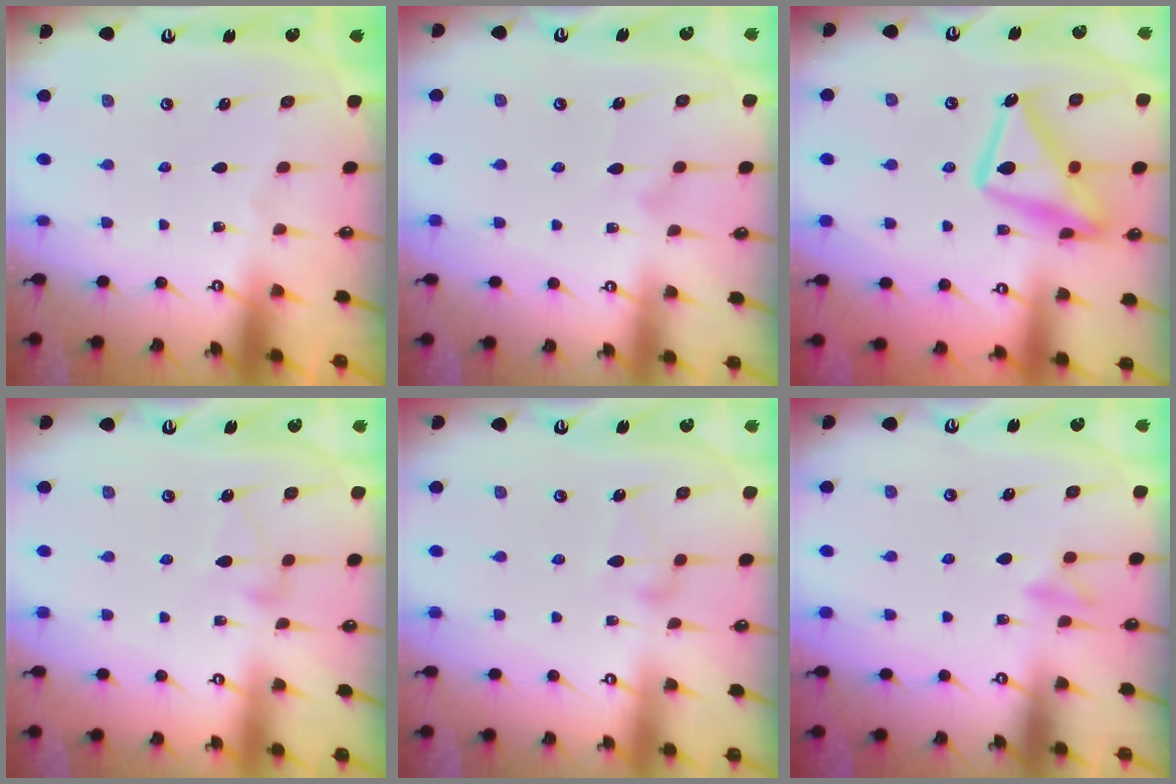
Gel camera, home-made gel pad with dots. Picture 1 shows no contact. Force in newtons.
{"total": 6.1, "press": 6.1, "slide": 0.4}
{"total": 18.2, "press": 18.1, "slide": 1.5}
{"total": 3.5, "press": 3.5, "slide": 0.2}
{"total": 8.2, "press": 8.2, "slide": 0.4}
{"total": 10.1, "press": 10.0, "slide": 1.4}